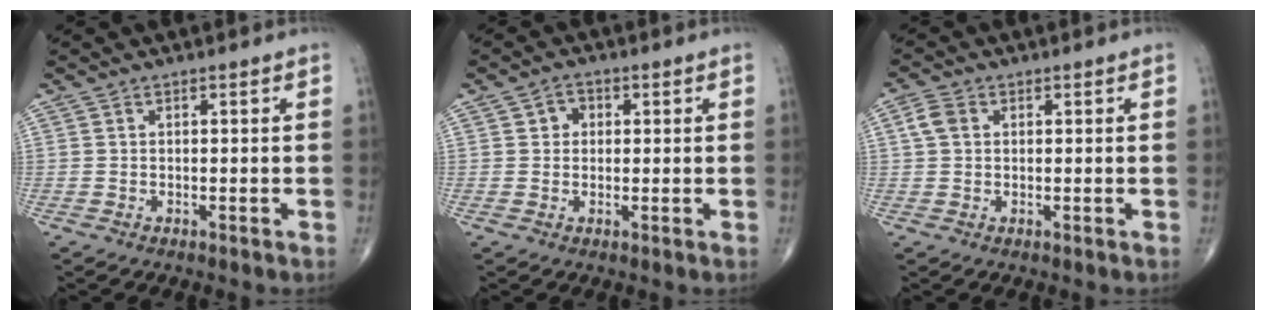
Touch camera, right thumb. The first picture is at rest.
{"total": 2.7, "force": [0.6, 2.3, 1.2], "torque": [0.000, 0.003, 0.004]}
{"total": 3.2, "force": [0.8, 2.5, 1.9], "torque": [-0.040, 0.009, 0.012]}